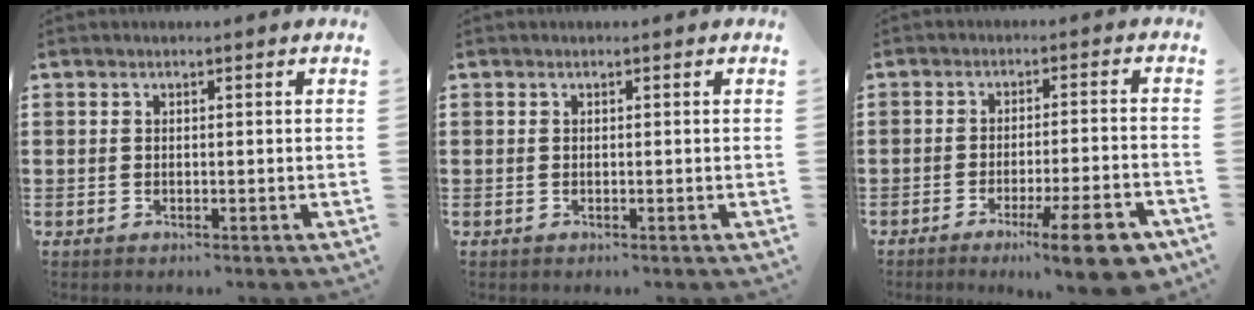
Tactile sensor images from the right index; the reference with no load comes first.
{"total": 0.0}
{"total": 9.5, "force": [-5.8, 0.9, 7.6], "torque": [-0.113, -0.001, -0.097]}